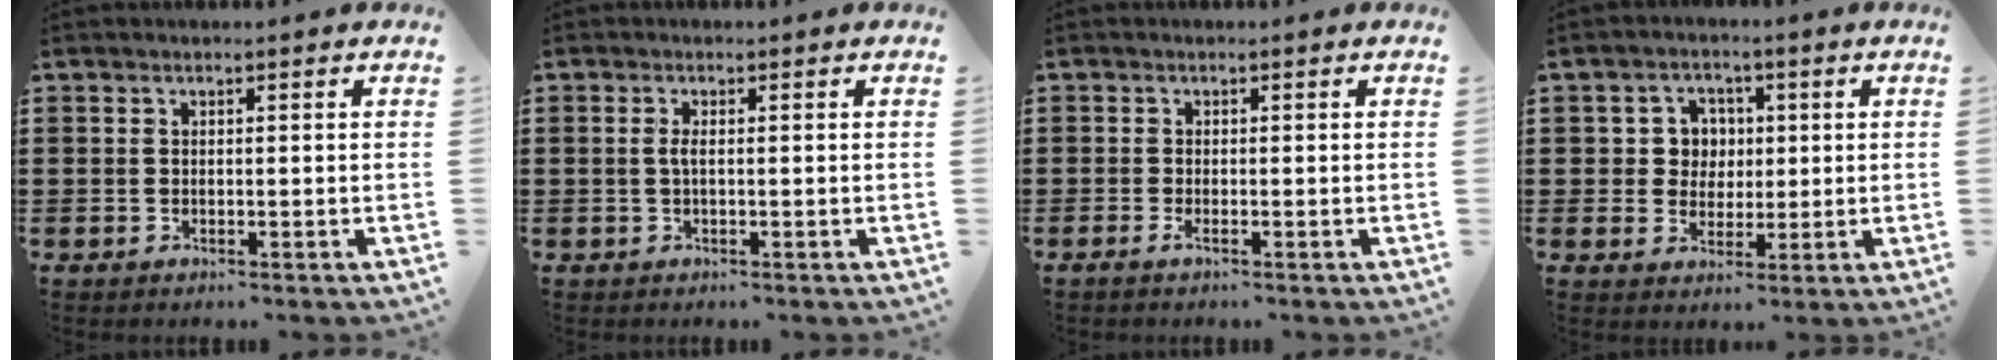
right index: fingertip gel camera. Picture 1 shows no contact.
{"total": 1.5, "force": [-0.2, 0.2, 1.4], "torque": [-0.035, -0.004, -0.006]}
{"total": 0.9, "force": [-0.5, 0.1, 0.8], "torque": [-0.013, -0.003, -0.009]}
{"total": 4.7, "force": [0.7, 4.4, 1.5], "torque": [-0.050, 0.016, 0.008]}